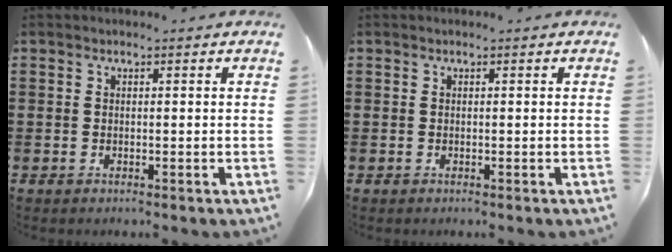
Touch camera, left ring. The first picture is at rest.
{"total": 0.0}